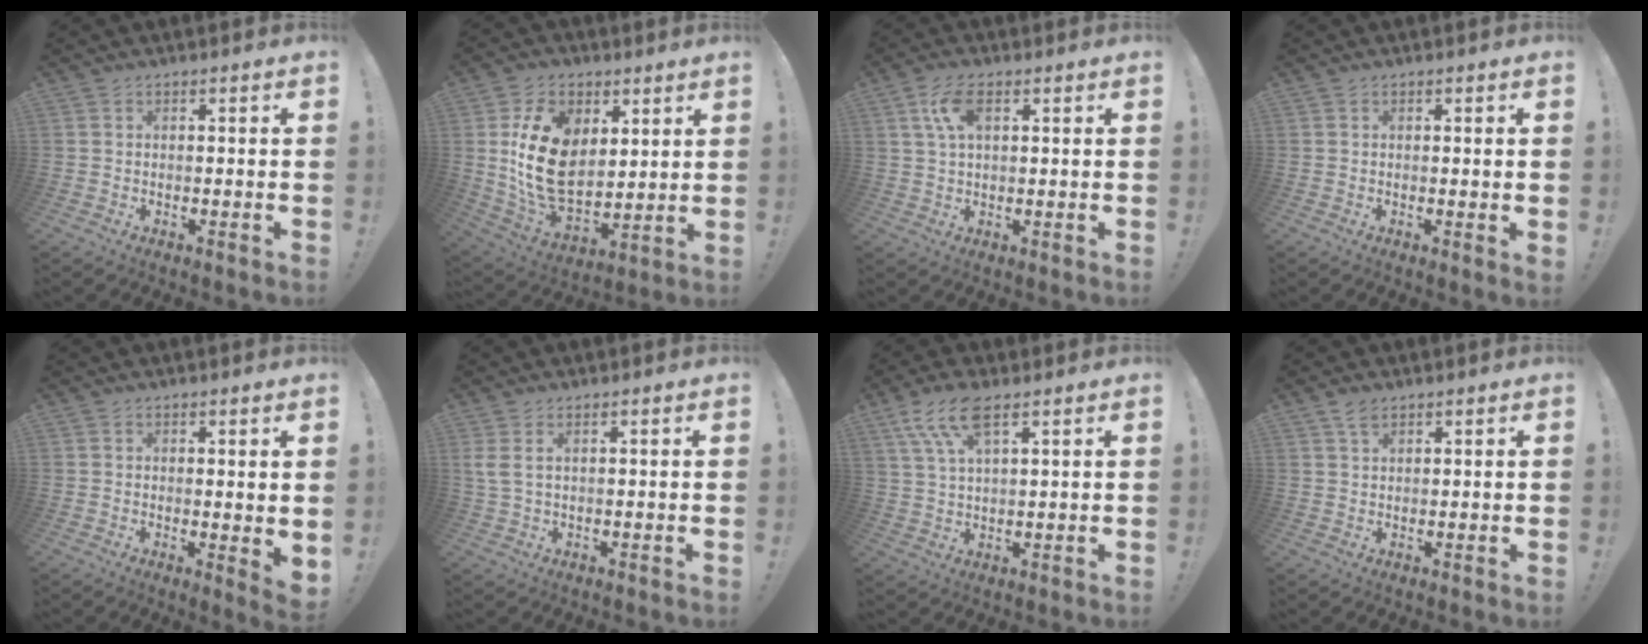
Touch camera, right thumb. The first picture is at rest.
{"total": 19.7, "force": [4.2, 14.2, 13.1], "torque": [-0.253, -0.026, 0.083]}
{"total": 7.5, "force": [2.8, 3.7, 6.0], "torque": [-0.112, 0.001, 0.049]}
{"total": 1.1, "force": [0.4, -0.4, 1.0], "torque": [-0.014, -0.003, 0.004]}
{"total": 3.2, "force": [1.6, 0.7, 2.7], "torque": [-0.022, -0.017, 0.028]}
{"total": 2.9, "force": [1.3, 0.6, 2.5], "torque": [-0.054, -0.002, 0.025]}
{"total": 9.8, "force": [5.7, 3.3, 7.3], "torque": [-0.146, -0.012, 0.109]}
{"total": 2.9, "force": [2.1, 1.1, 1.7], "torque": [-0.033, -0.007, 0.038]}